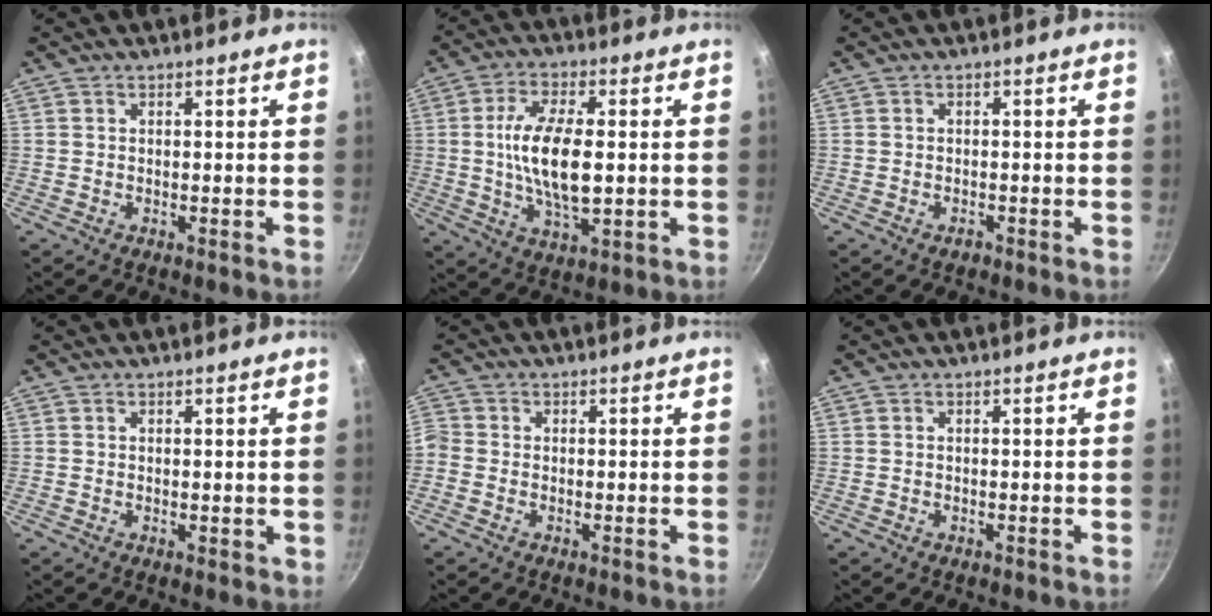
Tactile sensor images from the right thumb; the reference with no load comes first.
{"total": 13.0, "force": [0.3, 5.6, 11.7], "torque": [-0.216, 0.003, 0.005]}
{"total": 1.0, "force": [-0.7, 0.6, 0.3], "torque": [-0.006, 0.008, -0.012]}
{"total": 1.1, "force": [0.4, 0.6, 0.8], "torque": [-0.008, -0.002, 0.004]}
{"total": 2.7, "force": [-0.9, 2.4, 1.0], "torque": [-0.024, 0.005, -0.028]}
{"total": 0.0}